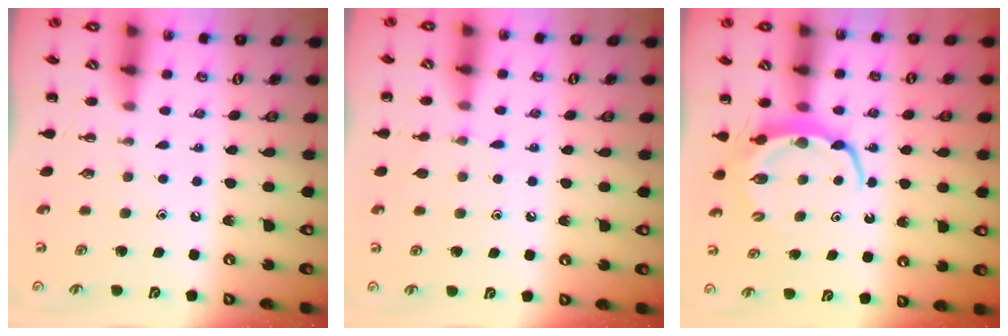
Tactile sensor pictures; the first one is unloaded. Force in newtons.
{"total": 5.2, "press": 4.9, "slide": 1.7}
{"total": 5.9, "press": 5.9, "slide": 0.5}